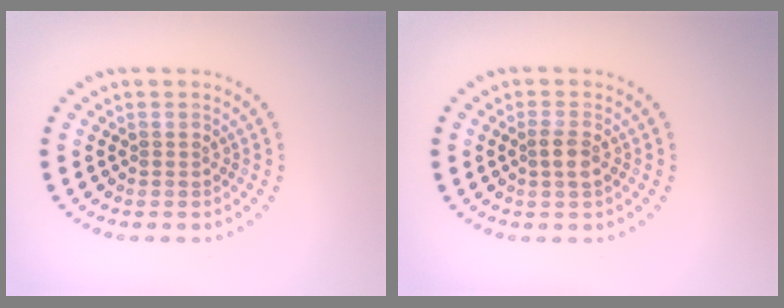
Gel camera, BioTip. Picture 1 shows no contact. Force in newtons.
{"total": 1.6, "press": 1.5, "slide": 0.6}